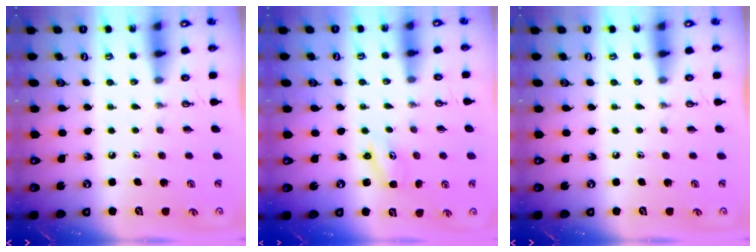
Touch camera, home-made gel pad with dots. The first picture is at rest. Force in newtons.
{"total": 2.1, "press": 2.0, "slide": 0.3}
{"total": 0.0}